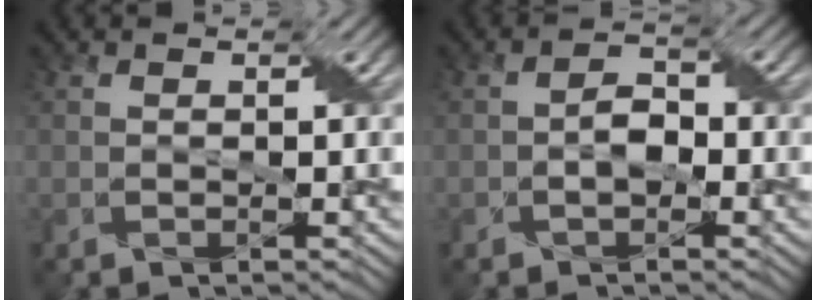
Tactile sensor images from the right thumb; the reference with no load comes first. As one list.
[{"total": 2.2, "force": [-0.8, 1.4, 1.6], "torque": [-0.032, 0.006, -0.017]}]